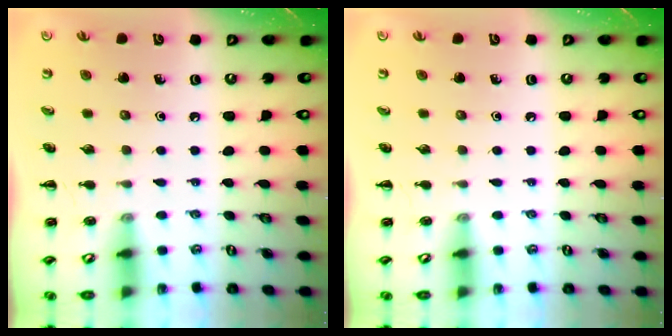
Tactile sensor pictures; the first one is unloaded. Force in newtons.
{"total": 0.0}